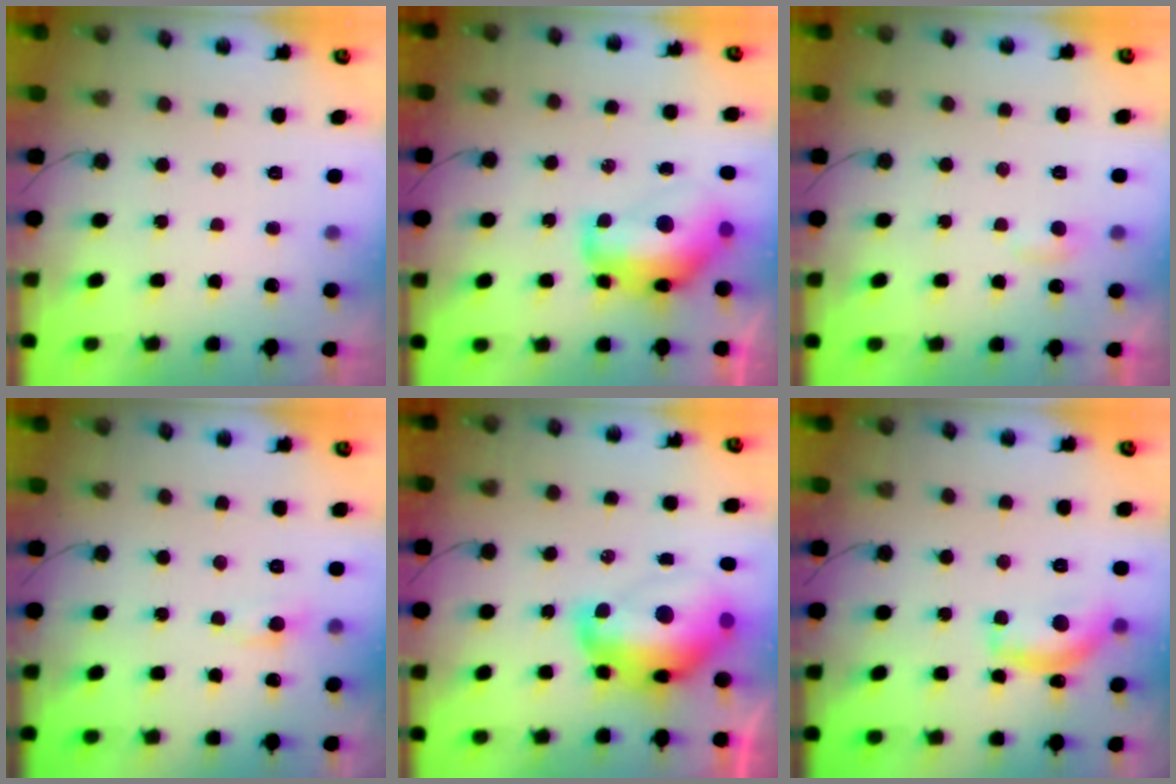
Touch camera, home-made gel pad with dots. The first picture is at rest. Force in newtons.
{"total": 15.0, "press": 14.9, "slide": 1.4}
{"total": 3.6, "press": 3.6, "slide": 0.3}
{"total": 5.5, "press": 5.4, "slide": 0.8}
{"total": 17.0, "press": 16.9, "slide": 1.3}
{"total": 13.3, "press": 13.3, "slide": 0.8}